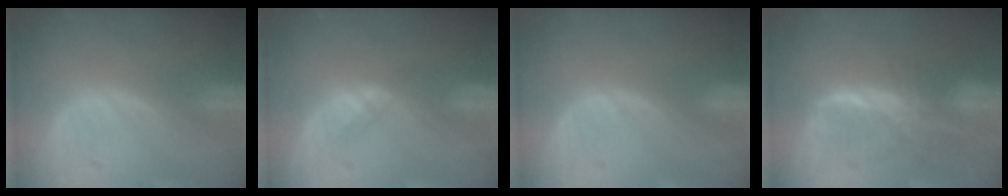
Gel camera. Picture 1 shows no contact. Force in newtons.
{"total": 1.3, "press": 1.3, "slide": 0.2}
{"total": 0.0}
{"total": 7.6, "press": 6.7, "slide": 3.6}